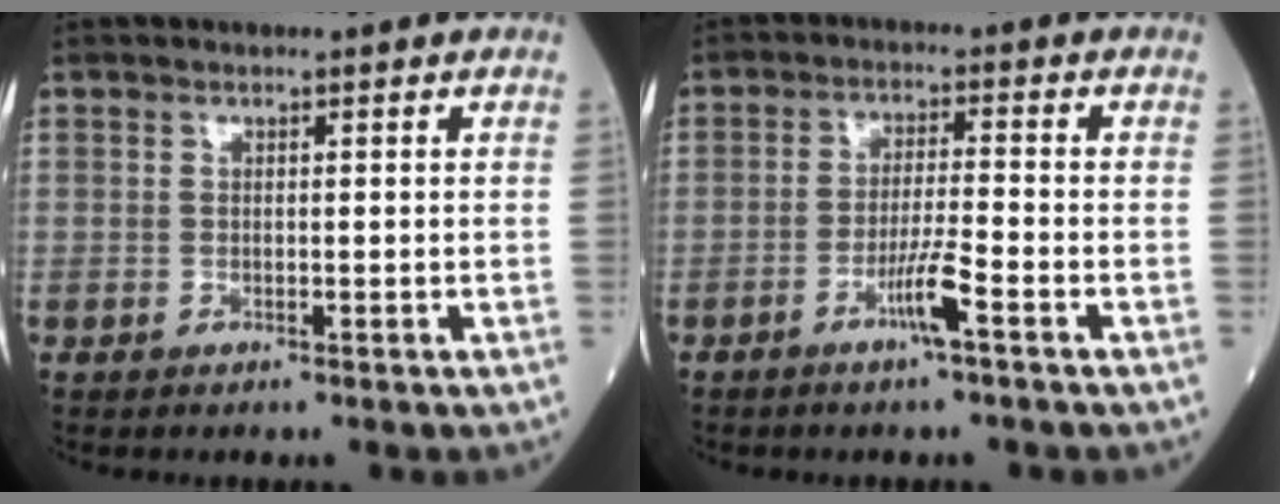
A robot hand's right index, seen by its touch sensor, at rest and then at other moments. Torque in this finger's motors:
{"motor_torque": [0.97, -0.39, 0.54, 0.17]}